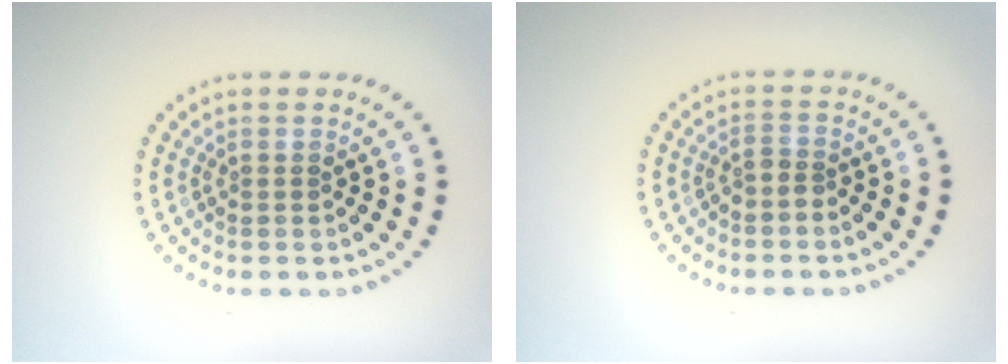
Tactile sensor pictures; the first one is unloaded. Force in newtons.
{"total": 1.0, "press": 0.6, "slide": 0.7}